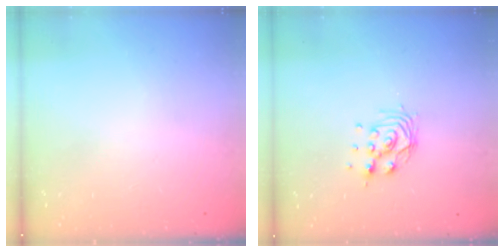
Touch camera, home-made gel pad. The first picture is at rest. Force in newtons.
{"total": 9.3, "press": 9.2, "slide": 1.3}